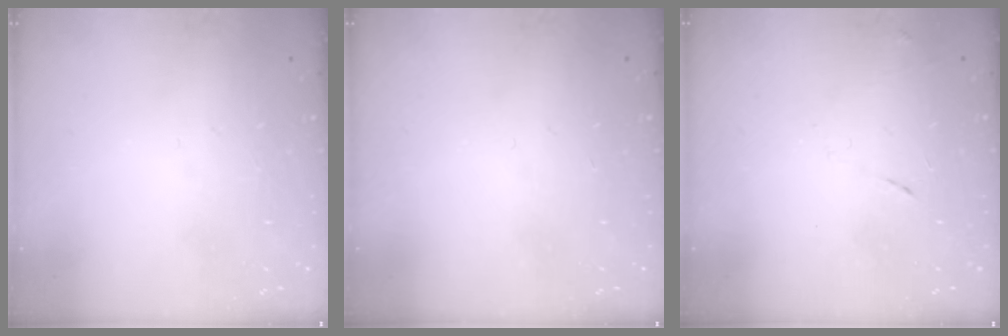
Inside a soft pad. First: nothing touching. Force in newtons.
{"total": 0.0}
{"total": 4.7, "press": 4.7, "slide": 0.6}